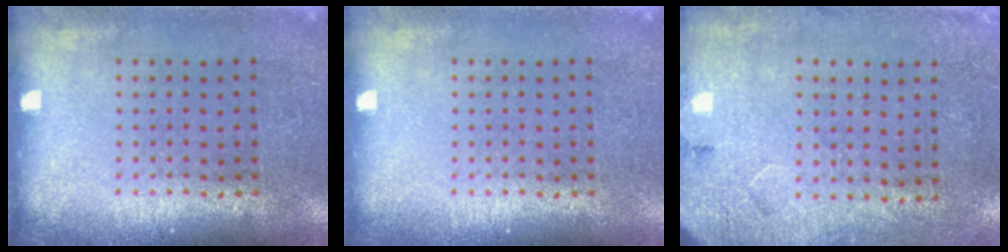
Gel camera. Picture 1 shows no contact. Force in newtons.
{"total": 0.0}
{"total": 2.7, "press": 2.2, "slide": 1.5}